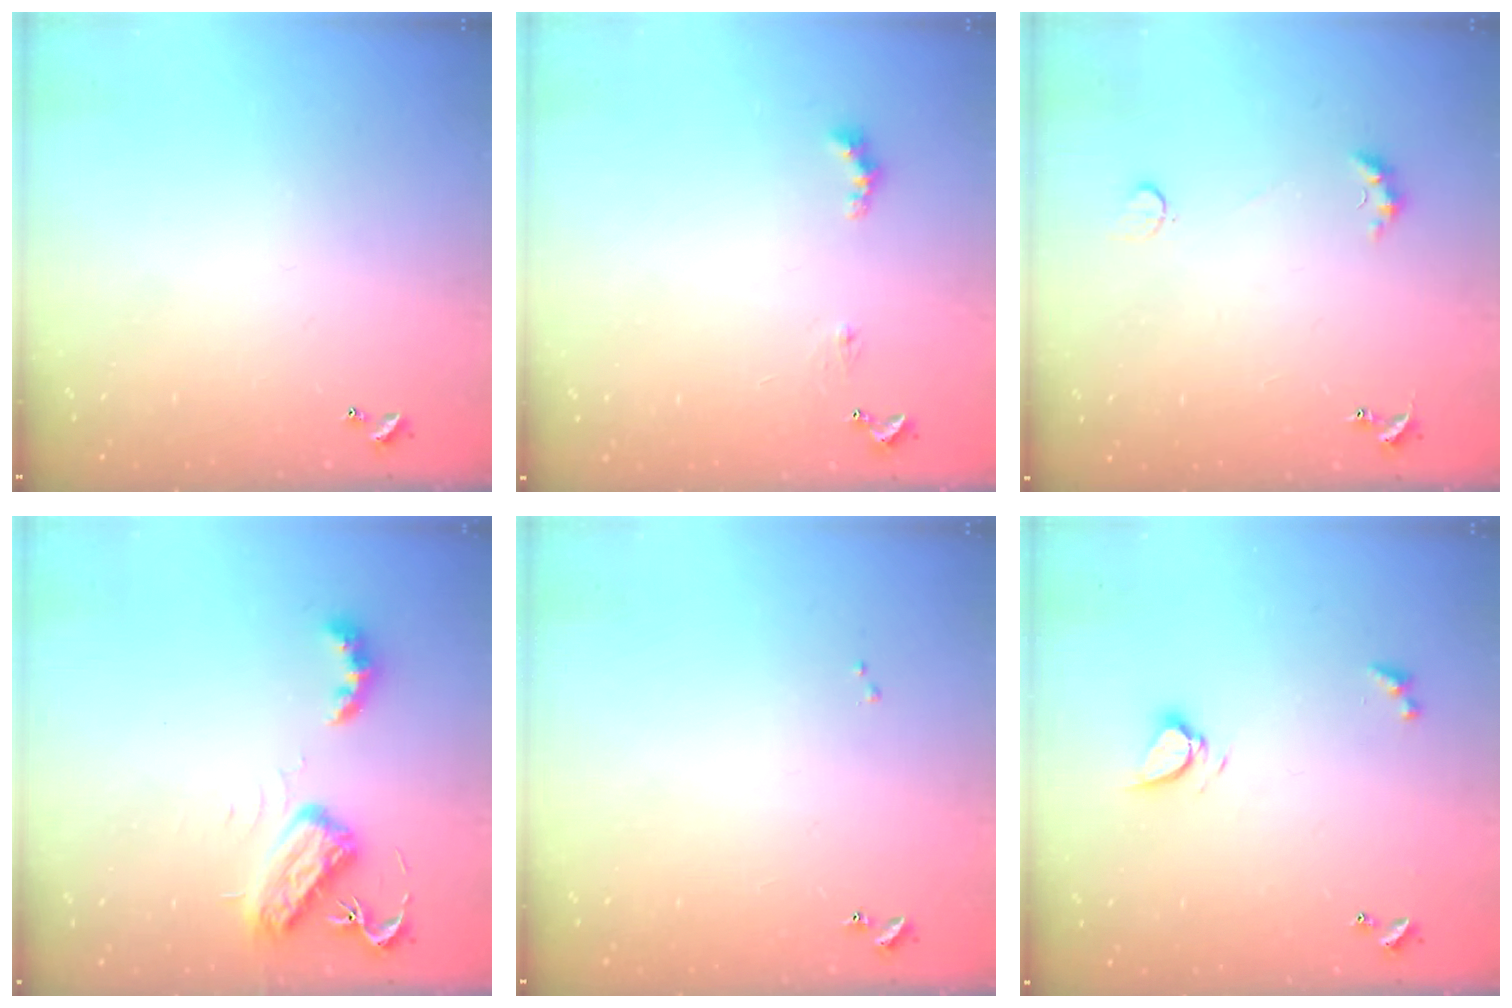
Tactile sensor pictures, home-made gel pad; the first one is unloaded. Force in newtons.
{"total": 2.0, "press": 1.9, "slide": 0.4}
{"total": 2.8, "press": 2.7, "slide": 0.5}
{"total": 6.6, "press": 6.6, "slide": 0.4}
{"total": 0.0}
{"total": 3.6, "press": 3.6, "slide": 0.2}